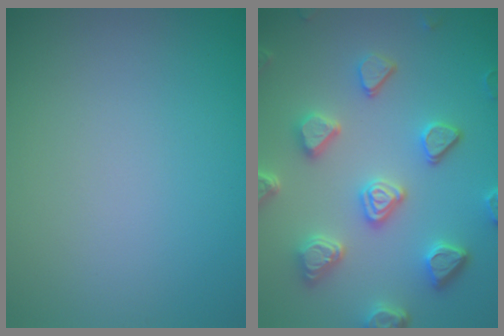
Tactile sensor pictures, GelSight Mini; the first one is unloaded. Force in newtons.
{"total": 5.8, "press": 5.0, "slide": 3.0}